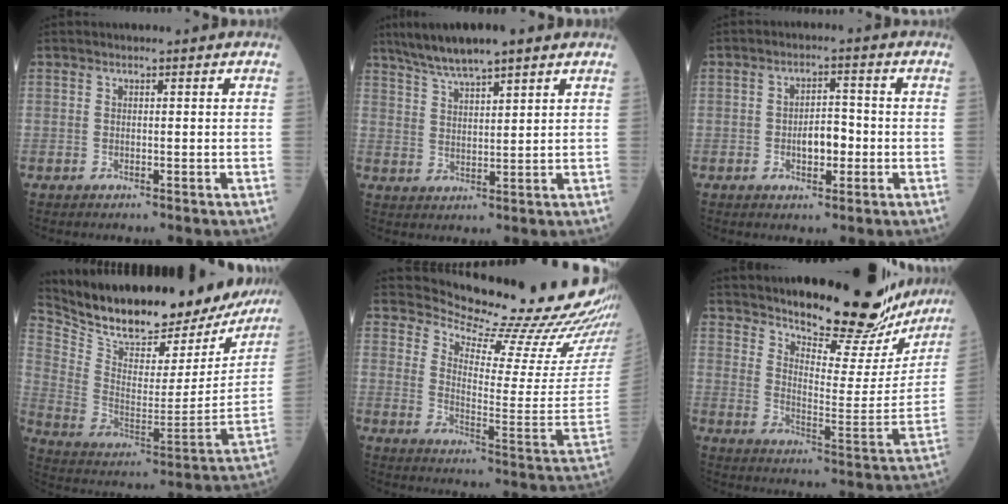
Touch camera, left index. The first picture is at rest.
{"total": 8.2, "force": [6.6, 0.8, 4.9], "torque": [-0.094, 0.025, 0.119]}
{"total": 4.4, "force": [-1.0, 2.1, 3.7], "torque": [-0.063, 0.008, -0.017]}
{"total": 27.8, "force": [23.9, 8.6, 11.4], "torque": [-0.211, -0.020, 0.345]}
{"total": 20.0, "force": [19.3, -0.4, 5.1], "torque": [-0.093, -0.130, 0.244]}
{"total": 21.6, "force": [19.3, 4.3, 8.7], "torque": [-0.123, -0.061, 0.257]}